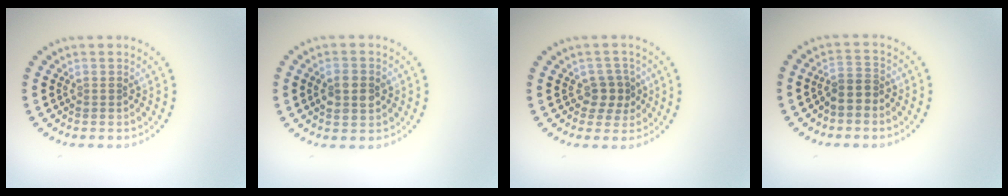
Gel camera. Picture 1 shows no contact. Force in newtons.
{"total": 2.9, "press": 2.9, "slide": 0.1}
{"total": 2.0, "press": 1.8, "slide": 0.9}
{"total": 1.8, "press": 1.4, "slide": 1.1}